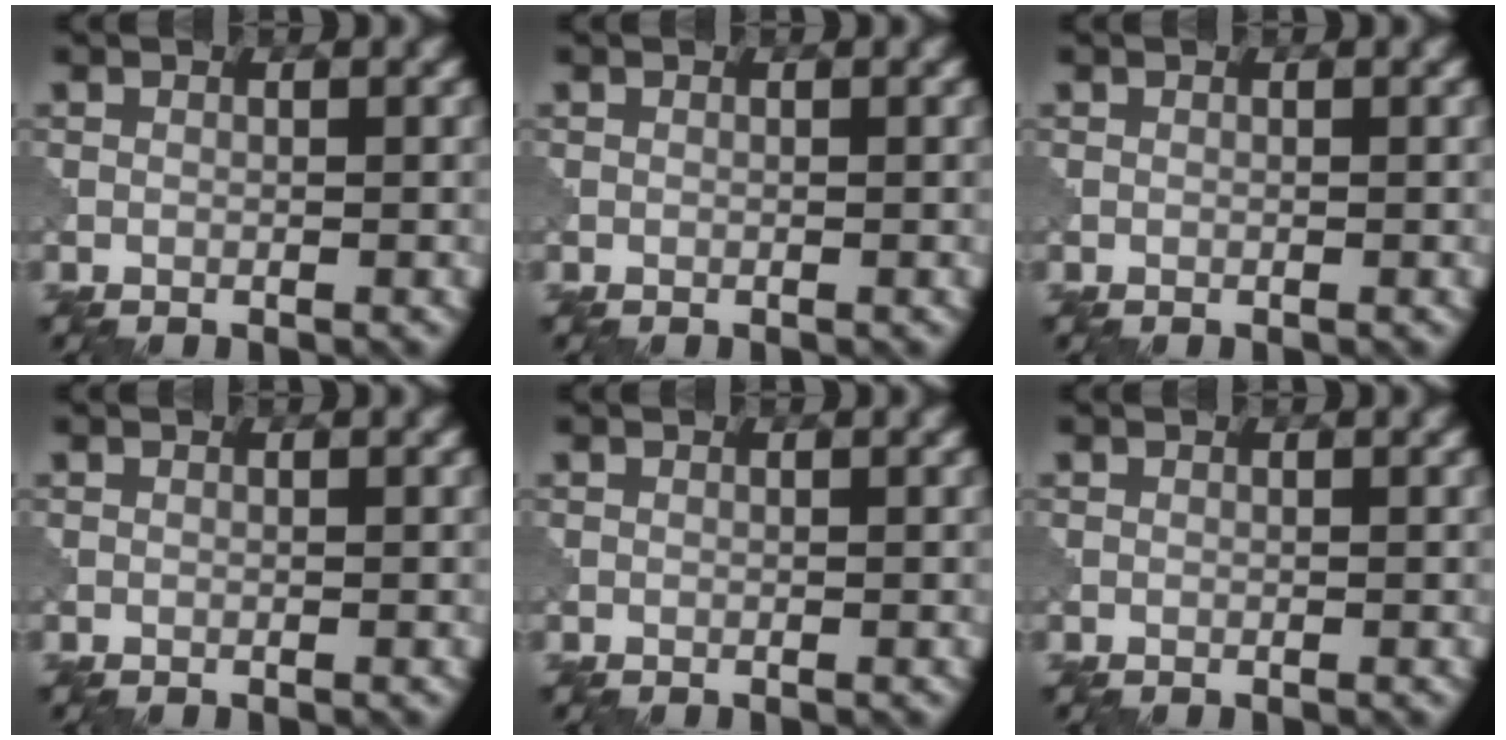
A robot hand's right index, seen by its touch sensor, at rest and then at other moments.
{"total": 0.0}
{"total": 0.0}
{"total": 0.0}
{"total": 0.0}
{"total": 0.0}